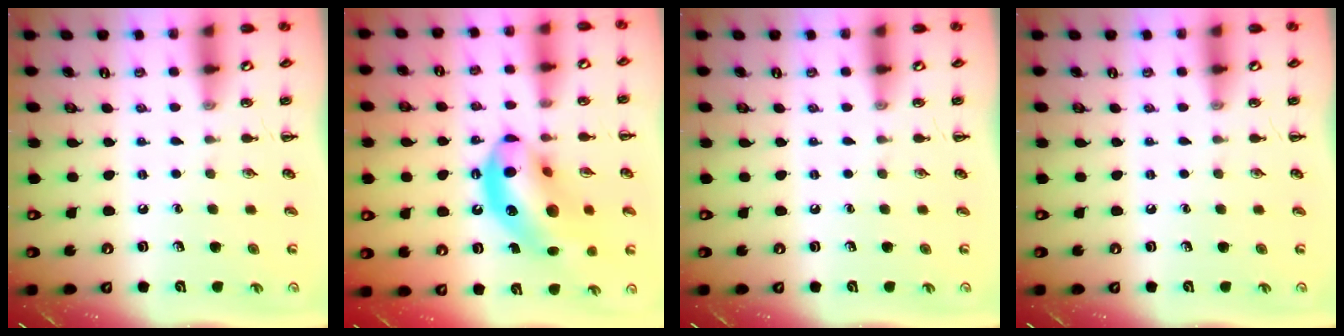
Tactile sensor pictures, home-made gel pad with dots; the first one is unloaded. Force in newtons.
{"total": 16.9, "press": 16.4, "slide": 4.3}
{"total": 0.0}
{"total": 0.0}